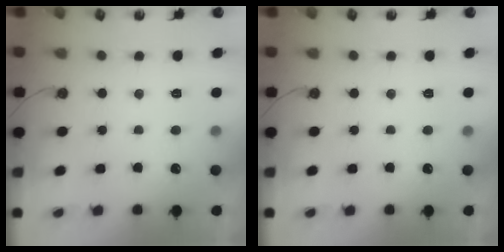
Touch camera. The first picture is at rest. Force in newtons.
{"total": 0.0}